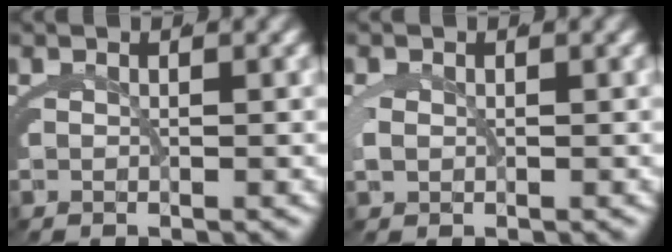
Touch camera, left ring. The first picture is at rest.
{"total": 0.6, "force": [0.3, 0.1, 0.6], "torque": [-0.016, -0.002, 0.010]}